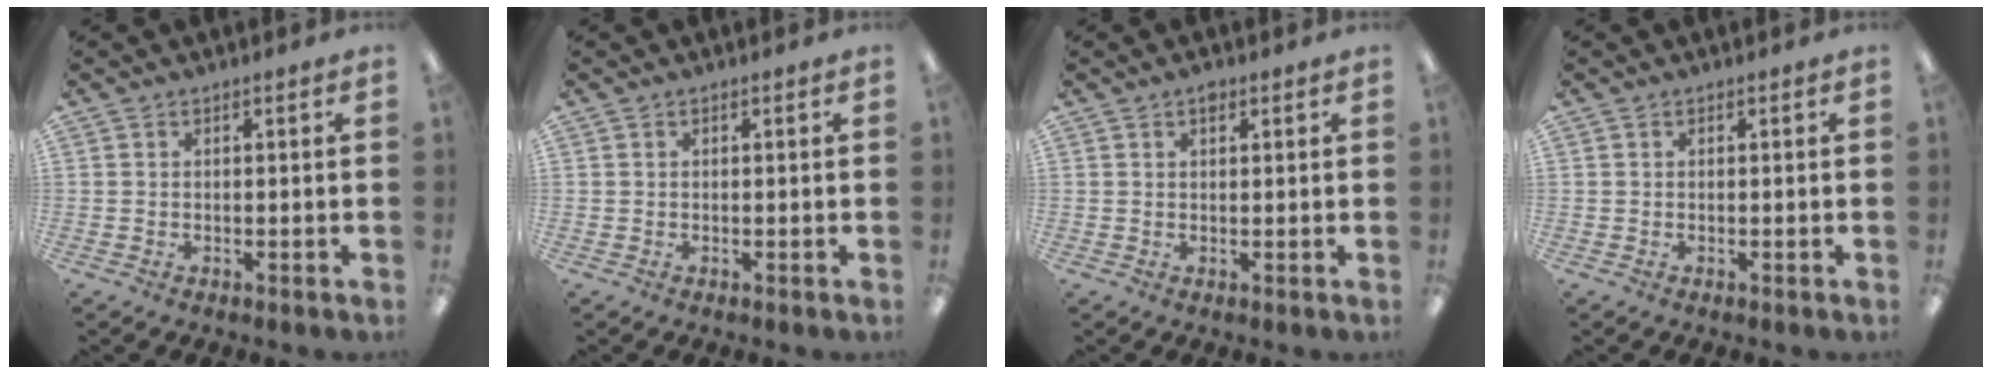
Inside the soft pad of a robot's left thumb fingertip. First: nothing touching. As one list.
[{"total": 0.0}, {"total": 1.5, "force": [1.0, 0.7, 1.0], "torque": [-0.013, -0.001, 0.016]}, {"total": 0.0}]